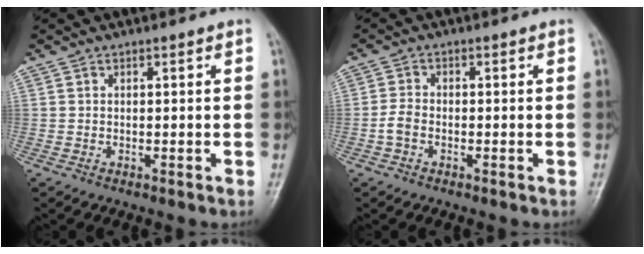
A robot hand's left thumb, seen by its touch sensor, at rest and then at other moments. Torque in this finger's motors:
{"motor_torque": [-0.03, -0.04, 0.53, 0.29, 0.02]}